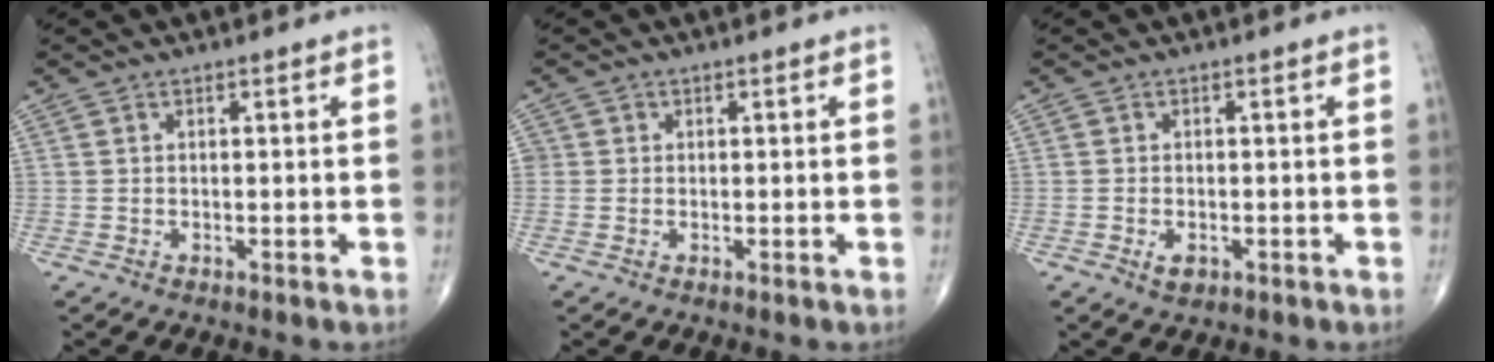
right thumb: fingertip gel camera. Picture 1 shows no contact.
{"total": 1.3, "force": [0.1, 1.3, 0.1], "torque": [0.008, 0.004, -0.001]}
{"total": 2.3, "force": [-0.9, 1.4, 1.6], "torque": [-0.024, -0.001, -0.013]}